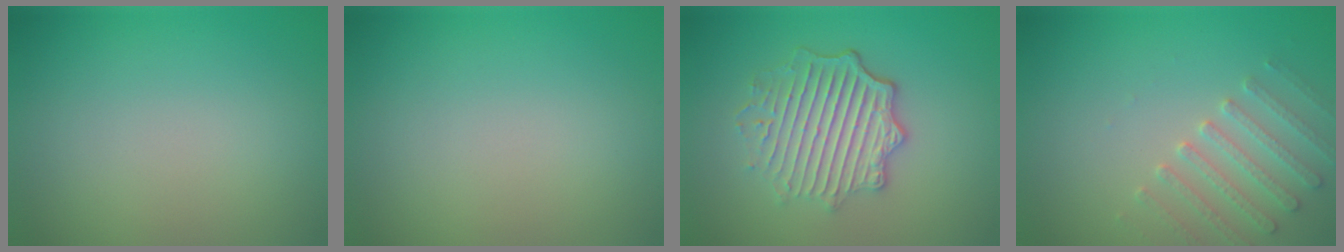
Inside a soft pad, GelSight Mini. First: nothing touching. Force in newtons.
{"total": 0.0}
{"total": 5.4, "press": 4.3, "slide": 3.3}
{"total": 3.0, "press": 2.9, "slide": 0.8}